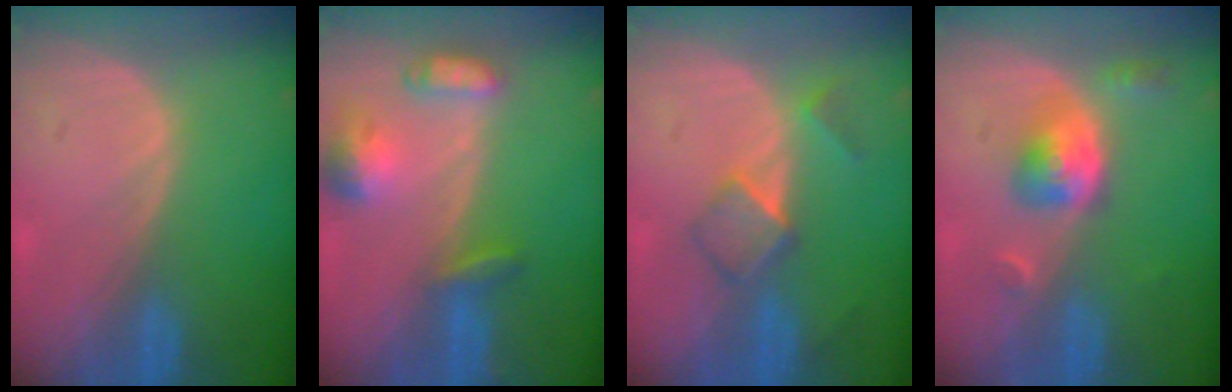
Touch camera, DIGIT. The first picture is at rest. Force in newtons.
{"total": 6.6, "press": 6.3, "slide": 2.2}
{"total": 5.2, "press": 4.6, "slide": 2.4}
{"total": 5.2, "press": 4.8, "slide": 2.1}